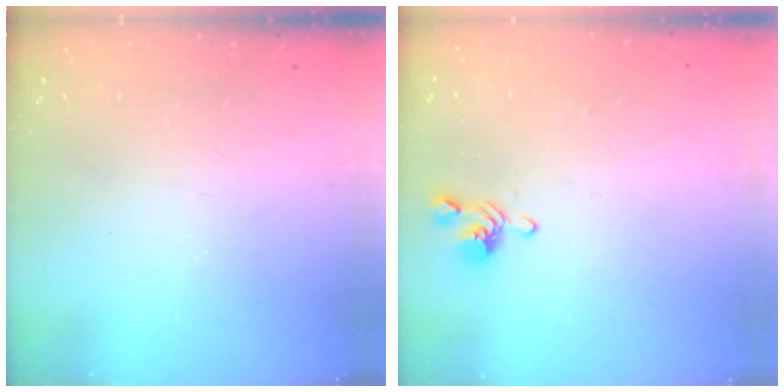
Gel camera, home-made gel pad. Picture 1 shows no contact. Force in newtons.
{"total": 1.1, "press": 0.8, "slide": 0.7}